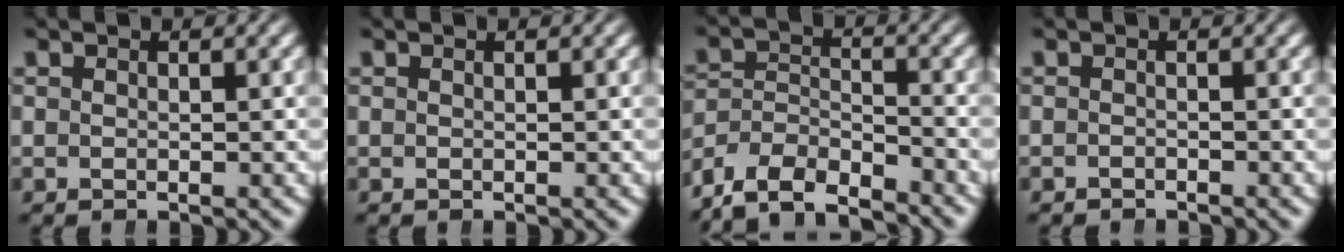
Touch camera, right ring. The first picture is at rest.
{"total": 0.0}
{"total": 8.5, "force": [-6.1, 5.2, 2.8], "torque": [-0.078, -0.041, -0.097]}
{"total": 1.0, "force": [-1.0, -0.1, -0.2], "torque": [-0.003, -0.013, -0.010]}